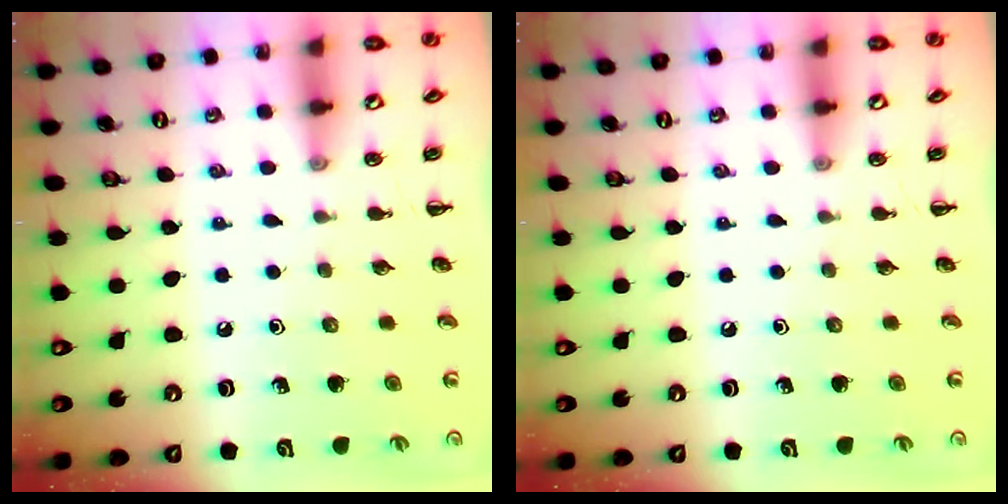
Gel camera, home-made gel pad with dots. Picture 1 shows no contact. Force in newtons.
{"total": 0.0}